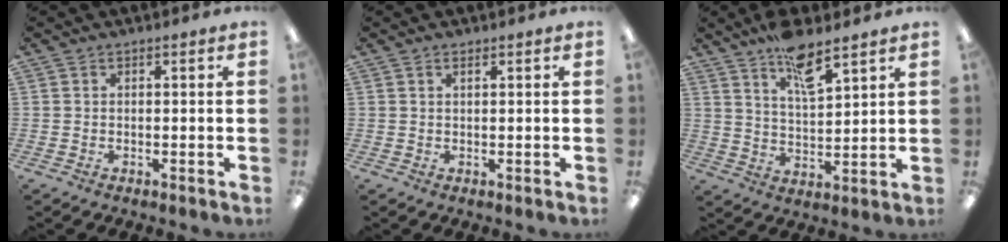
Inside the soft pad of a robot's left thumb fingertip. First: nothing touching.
{"total": 0.8, "force": [0.6, 0.3, 0.5], "torque": [-0.011, 0.001, 0.010]}
{"total": 9.7, "force": [7.2, 2.8, 5.8], "torque": [-0.099, -0.039, 0.127]}